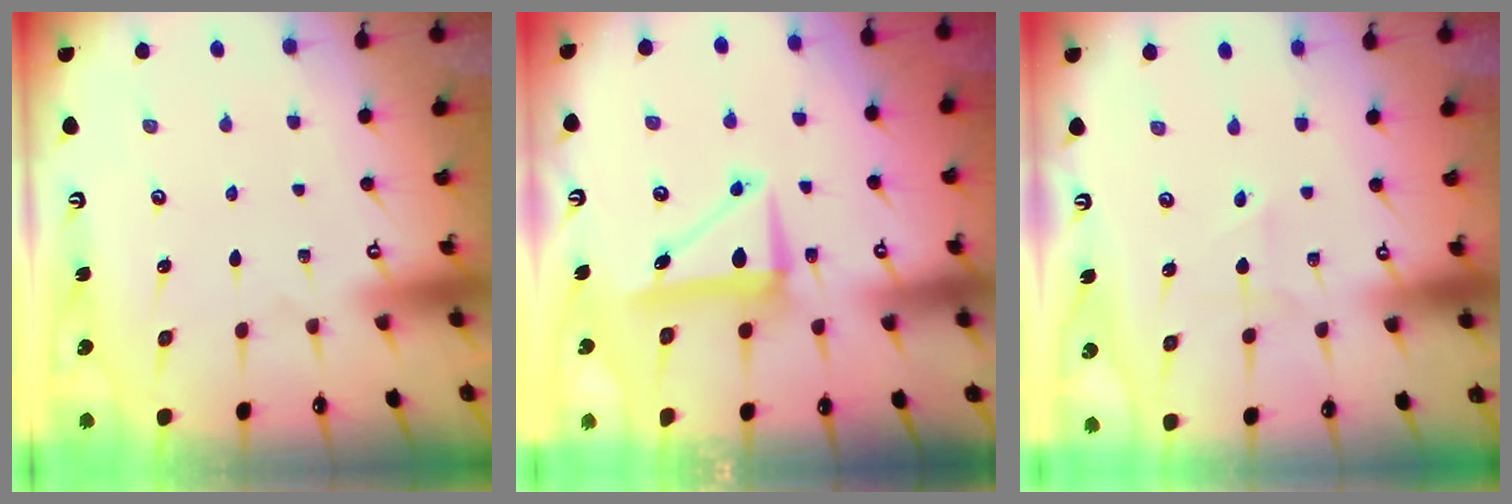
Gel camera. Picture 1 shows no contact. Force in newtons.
{"total": 7.7, "press": 7.5, "slide": 1.7}
{"total": 1.8, "press": 1.7, "slide": 0.6}